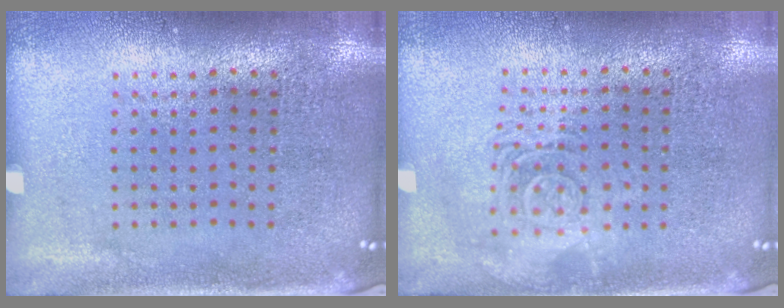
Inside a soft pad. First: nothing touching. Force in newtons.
{"total": 2.8, "press": 2.8, "slide": 0.4}